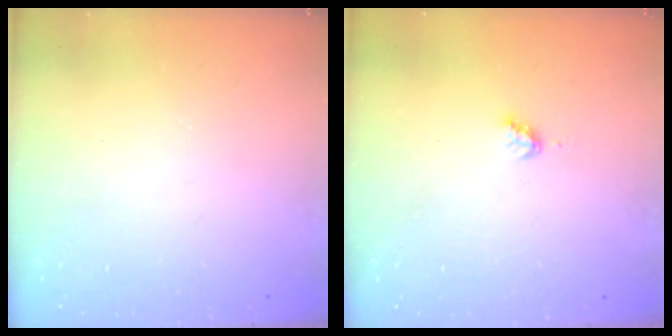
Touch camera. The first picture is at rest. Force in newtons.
{"total": 2.8, "press": 2.8, "slide": 0.3}